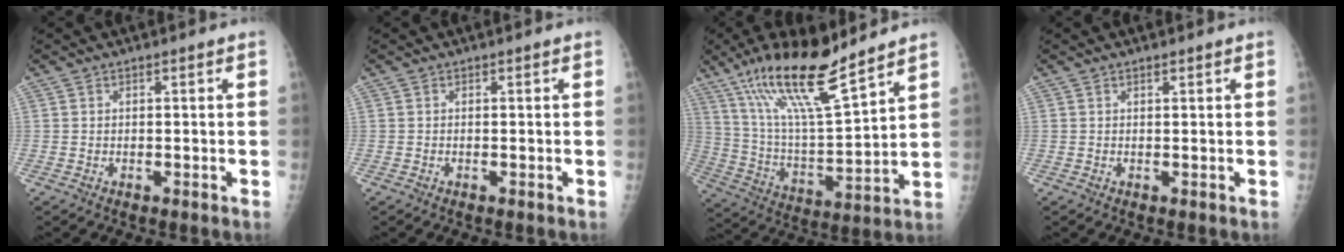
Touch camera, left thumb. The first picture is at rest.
{"total": 0.0}
{"total": 19.3, "force": [13.5, 3.5, 13.4], "torque": [-0.231, -0.059, 0.253]}
{"total": 0.7, "force": [0.6, 0.1, 0.4], "torque": [-0.008, -0.002, 0.010]}